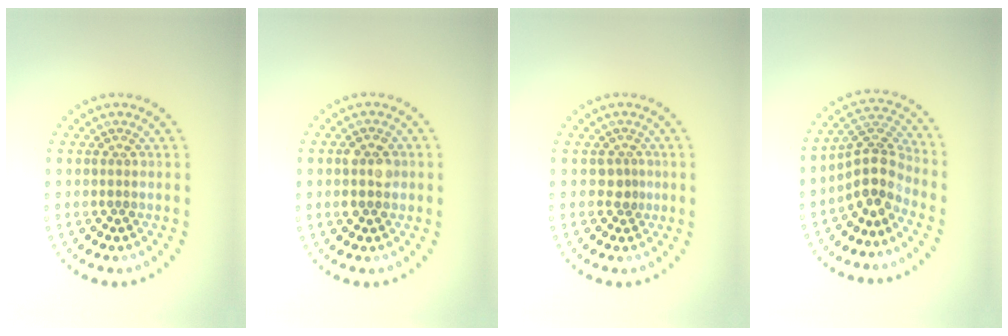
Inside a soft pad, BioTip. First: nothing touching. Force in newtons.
{"total": 2.9, "press": 2.9, "slide": 0.1}
{"total": 1.1, "press": 0.7, "slide": 0.8}
{"total": 3.8, "press": 2.9, "slide": 2.4}